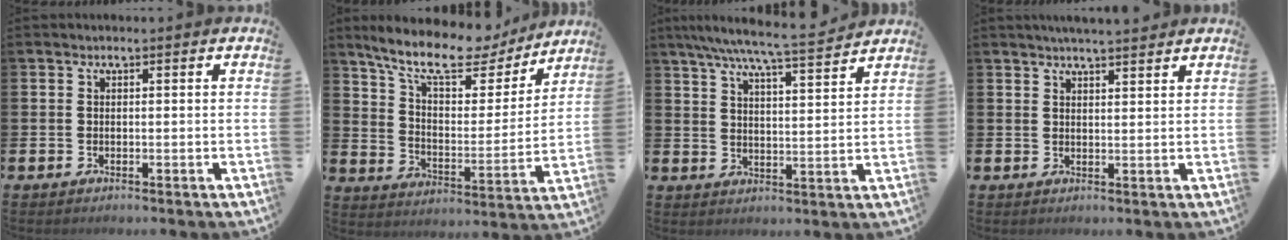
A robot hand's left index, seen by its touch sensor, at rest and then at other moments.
{"total": 12.2, "force": [10.3, 3.7, 5.3], "torque": [-0.136, -0.062, 0.178]}
{"total": 7.4, "force": [6.9, 0.0, 2.9], "torque": [-0.075, -0.041, 0.119]}
{"total": 3.6, "force": [3.5, 0.0, 0.9], "torque": [-0.024, -0.012, 0.064]}